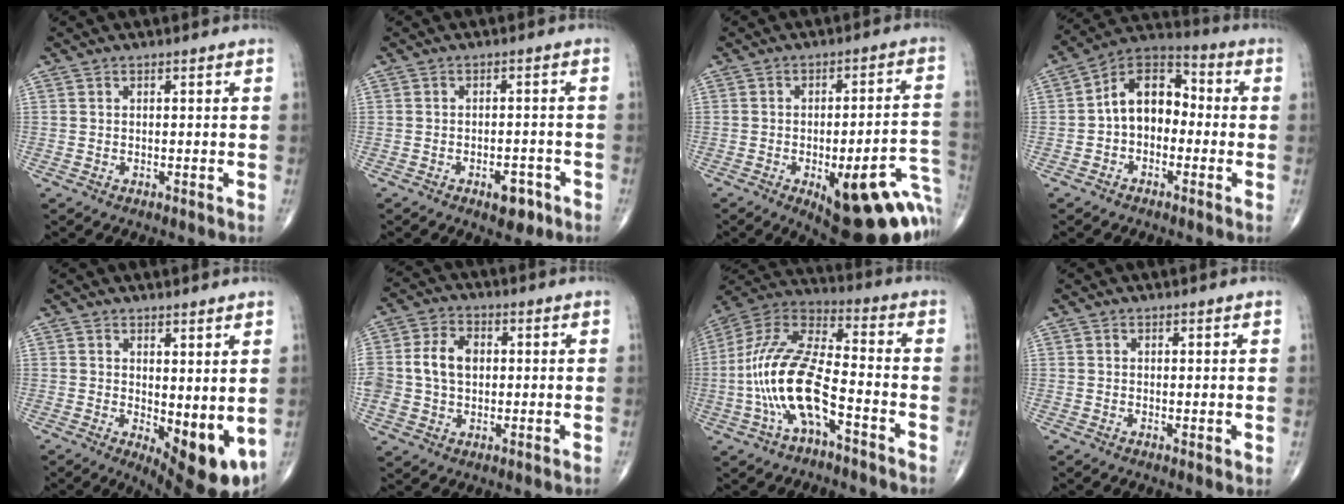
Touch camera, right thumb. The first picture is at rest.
{"total": 4.6, "force": [-2.5, 2.3, 3.1], "torque": [-0.029, 0.012, -0.031]}
{"total": 23.5, "force": [-9.3, 8.2, 20.0], "torque": [-0.184, 0.037, -0.102]}
{"total": 11.2, "force": [-0.8, 7.9, 7.9], "torque": [-0.099, 0.042, -0.035]}
{"total": 9.8, "force": [-0.4, 3.9, 9.0], "torque": [-0.111, -0.026, 0.009]}
{"total": 10.3, "force": [0.7, 7.7, 6.8], "torque": [-0.128, 0.014, 0.014]}
{"total": 16.9, "force": [-5.3, 6.6, 14.6], "torque": [-0.307, 0.051, -0.102]}
{"total": 1.1, "force": [0.3, 0.3, 1.0], "torque": [-0.021, -0.006, 0.003]}